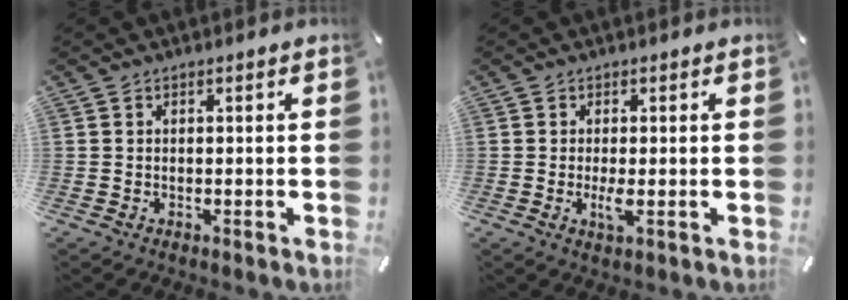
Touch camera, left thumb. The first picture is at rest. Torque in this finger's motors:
{"motor_torque": [0.01, 0.01, 0.00, 0.00, 0.00]}